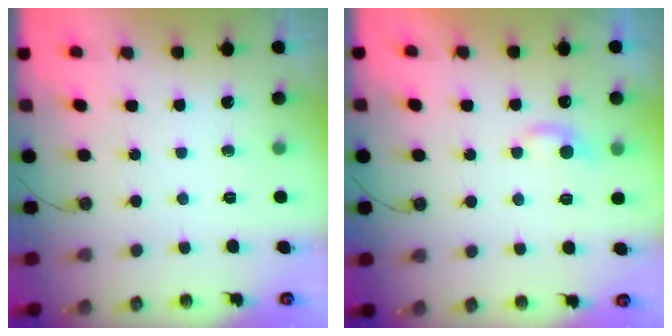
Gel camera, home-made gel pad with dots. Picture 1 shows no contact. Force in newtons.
{"total": 1.3, "press": 1.1, "slide": 0.7}